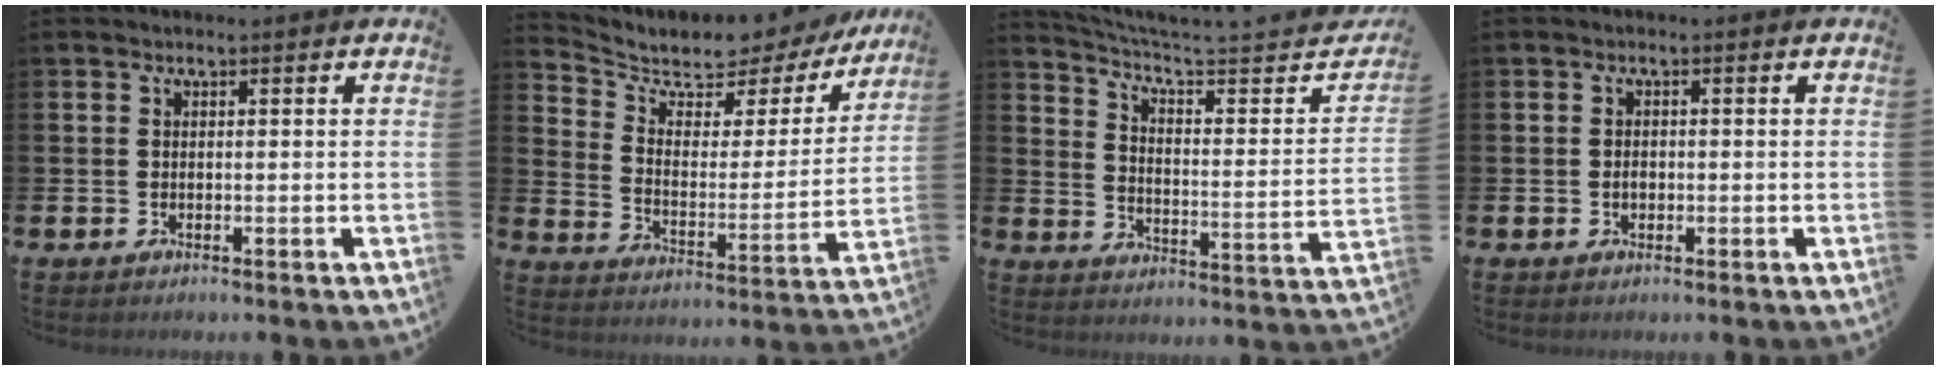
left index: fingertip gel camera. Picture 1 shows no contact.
{"total": 5.9, "force": [5.1, 2.6, 1.6], "torque": [-0.062, -0.042, 0.080]}
{"total": 5.0, "force": [4.2, -0.4, 2.6], "torque": [-0.066, -0.046, 0.062]}
{"total": 1.2, "force": [-0.2, 0.8, 0.9], "torque": [-0.015, 0.006, -0.006]}